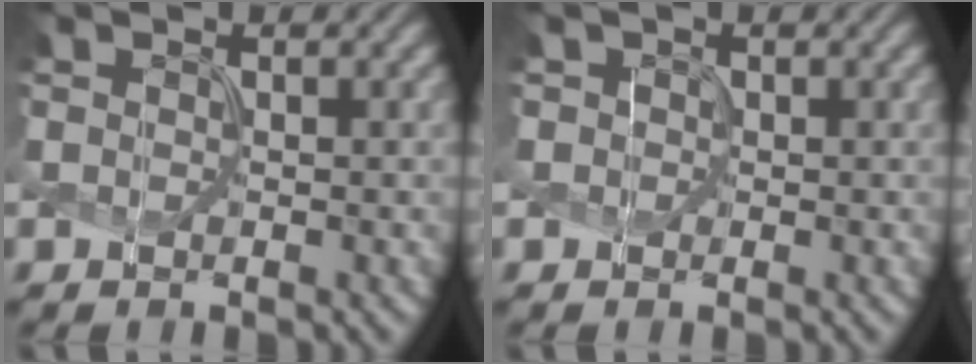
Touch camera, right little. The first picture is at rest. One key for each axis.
{"total": 0.7, "fx": 0.0, "fy": 0.7, "fz": -0.2, "tx": 0.007, "ty": -0.002, "tz": 0.002}